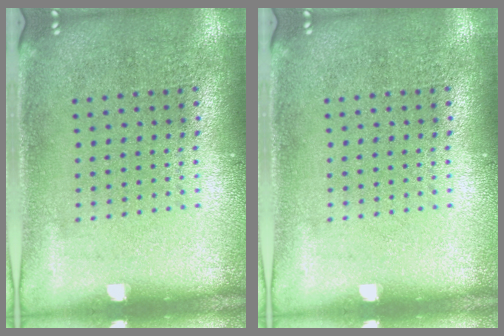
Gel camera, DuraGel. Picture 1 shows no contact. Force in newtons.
{"total": 0.0}